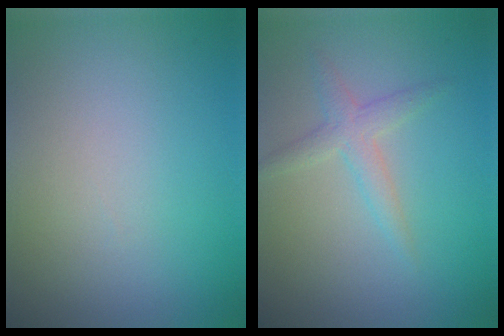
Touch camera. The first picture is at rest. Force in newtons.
{"total": 2.1, "press": 2.1, "slide": 0.1}